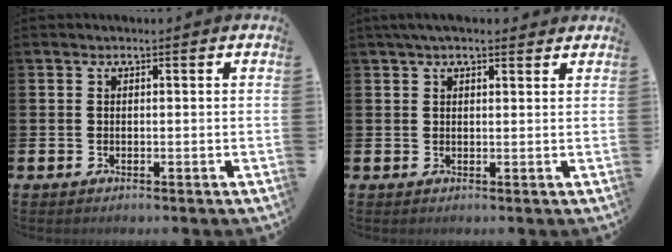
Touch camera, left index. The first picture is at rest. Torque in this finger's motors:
{"motor_torque": [1.06, -1.08, 0.80, 0.20]}